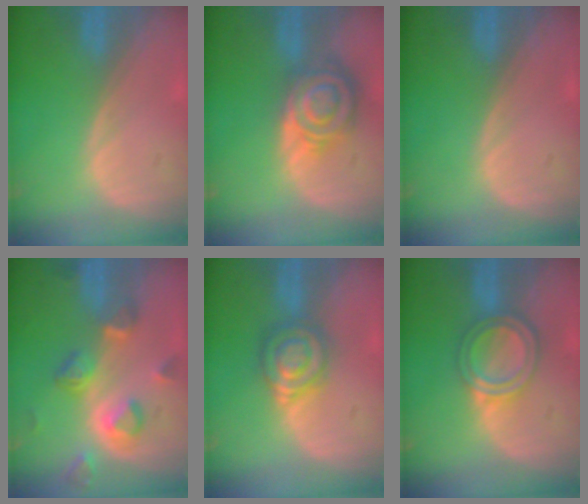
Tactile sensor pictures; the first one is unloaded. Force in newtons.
{"total": 8.6, "press": 7.5, "slide": 4.3}
{"total": 0.0}
{"total": 7.9, "press": 7.1, "slide": 3.4}
{"total": 6.1, "press": 6.0, "slide": 0.6}
{"total": 6.1, "press": 5.3, "slide": 3.0}